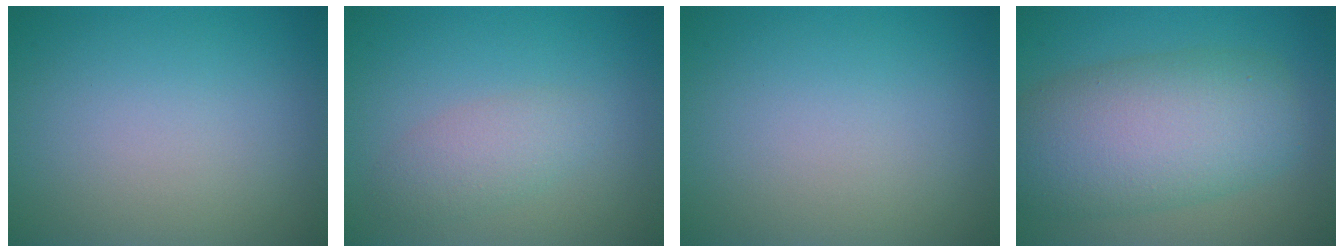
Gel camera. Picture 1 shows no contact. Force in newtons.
{"total": 2.4, "press": 2.4, "slide": 0.0}
{"total": 0.0}
{"total": 9.3, "press": 9.3, "slide": 0.3}